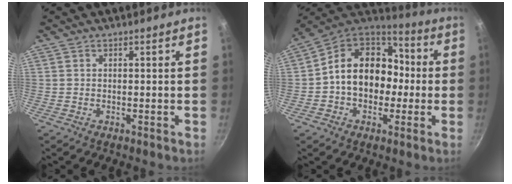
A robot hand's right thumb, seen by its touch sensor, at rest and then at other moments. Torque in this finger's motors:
{"motor_torque": [-0.07, 0.71, 0.28, 0.22, 0.11]}